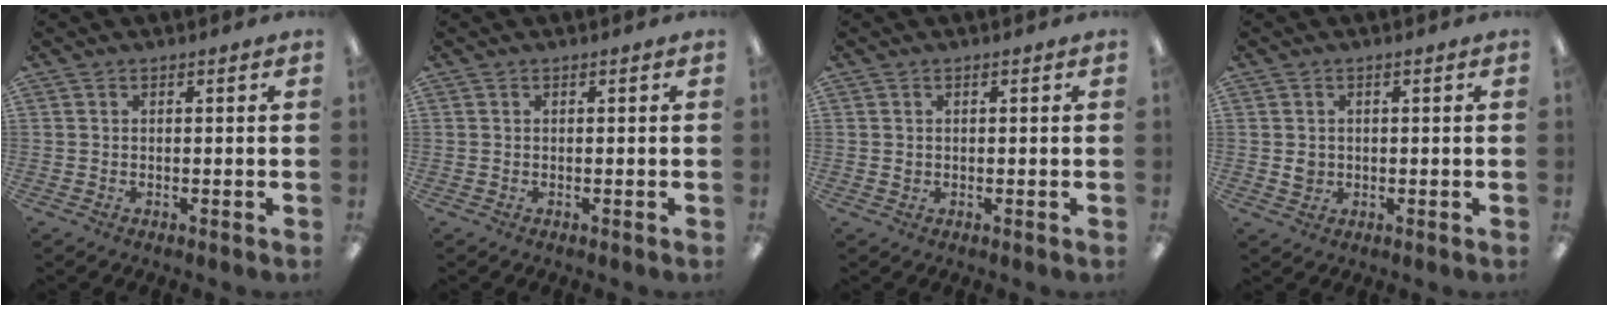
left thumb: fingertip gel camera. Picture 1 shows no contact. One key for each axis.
{"total": 0.0}
{"total": 0.8, "fx": 0.2, "fy": 0.7, "fz": 0.3, "tx": -0.006, "ty": 0.006, "tz": 0.003}
{"total": 2.2, "fx": 0.2, "fy": 2.0, "fz": 0.8, "tx": -0.009, "ty": 0.002, "tz": 0.000}